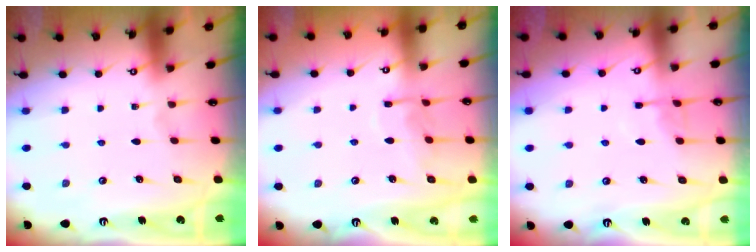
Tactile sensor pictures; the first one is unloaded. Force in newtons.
{"total": 8.1, "press": 8.0, "slide": 0.6}
{"total": 3.4, "press": 3.4, "slide": 0.6}